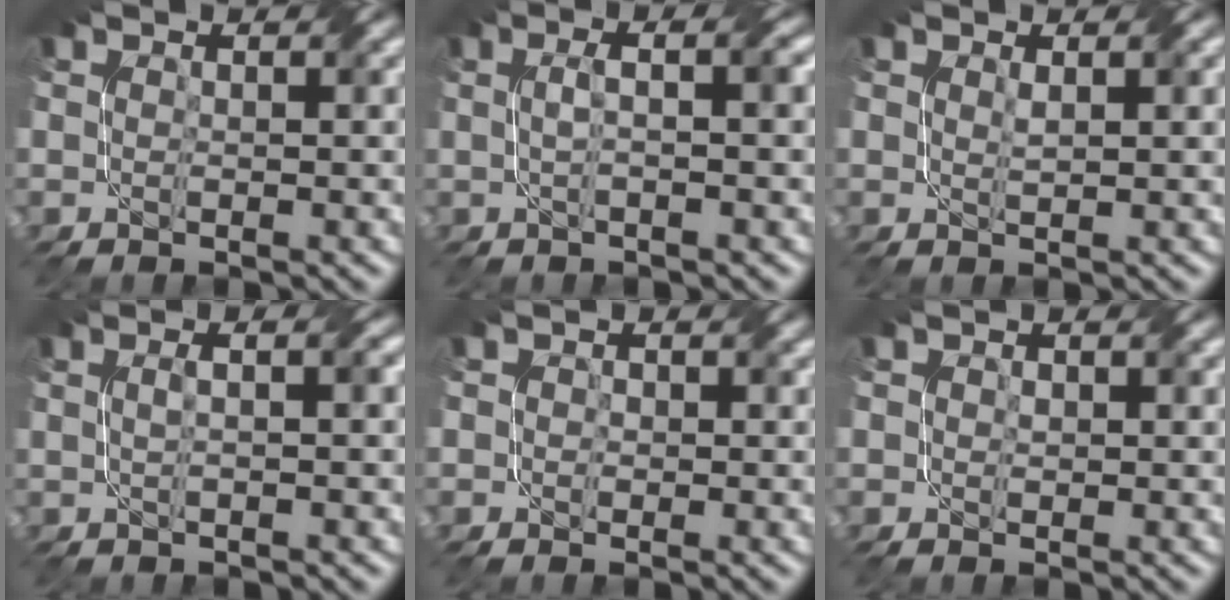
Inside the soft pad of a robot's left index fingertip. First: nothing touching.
{"total": 3.1, "force": [0.4, 1.0, 2.9], "torque": [-0.044, 0.012, 0.003]}
{"total": 1.2, "force": [0.6, 0.4, 1.0], "torque": [-0.020, -0.002, 0.013]}
{"total": 2.7, "force": [0.7, 1.0, 2.4], "torque": [-0.029, 0.006, 0.002]}
{"total": 1.5, "force": [0.4, 1.4, 0.5], "torque": [-0.007, -0.001, -0.001]}
{"total": 0.9, "force": [0.3, 0.8, 0.4], "torque": [-0.005, -0.002, 0.005]}